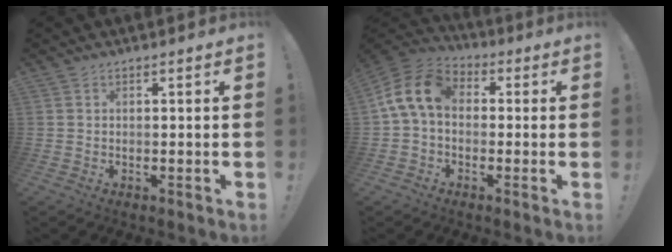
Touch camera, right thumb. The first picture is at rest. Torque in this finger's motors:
{"motor_torque": [0.92, 0.83, 1.52, -0.24, 0.07]}